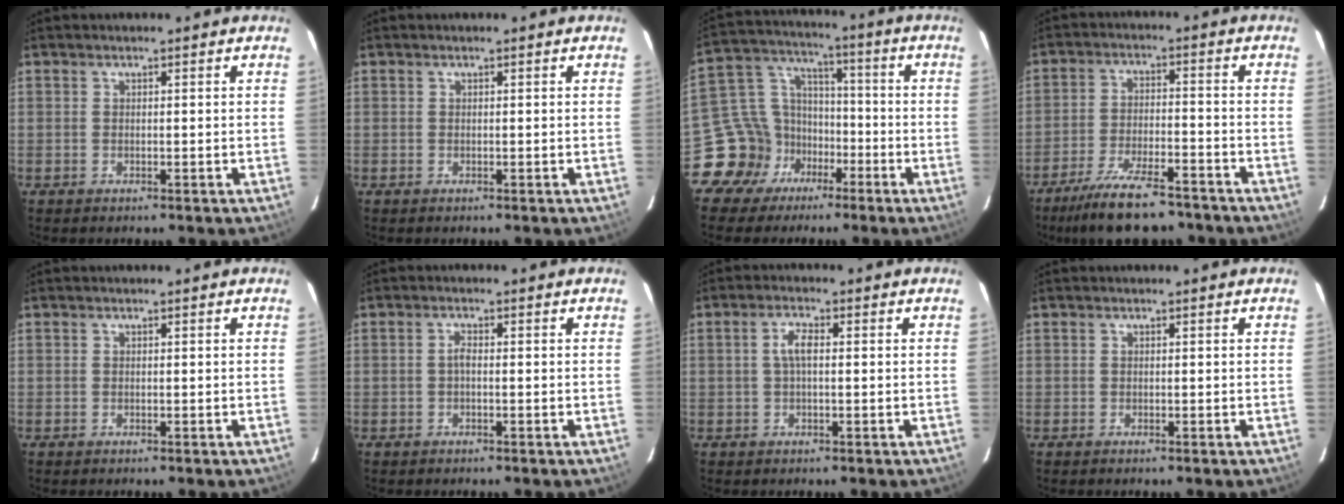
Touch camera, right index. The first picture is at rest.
{"total": 0.0}
{"total": 12.3, "force": [-6.8, 9.8, 2.8], "torque": [-0.073, 0.052, -0.112]}
{"total": 14.7, "force": [-12.0, 3.9, 7.5], "torque": [-0.161, -0.017, -0.194]}
{"total": 0.0}
{"total": 1.2, "force": [-0.3, 0.4, 1.1], "torque": [-0.021, 0.005, -0.007]}
{"total": 3.1, "force": [0.3, 1.0, 2.9], "torque": [-0.060, 0.007, 0.005]}
{"total": 0.0}